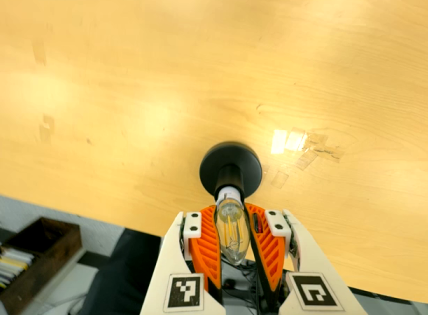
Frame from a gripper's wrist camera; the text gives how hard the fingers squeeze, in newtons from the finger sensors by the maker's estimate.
{"total": 21.0, "left": 22.4, "right": 19.7}